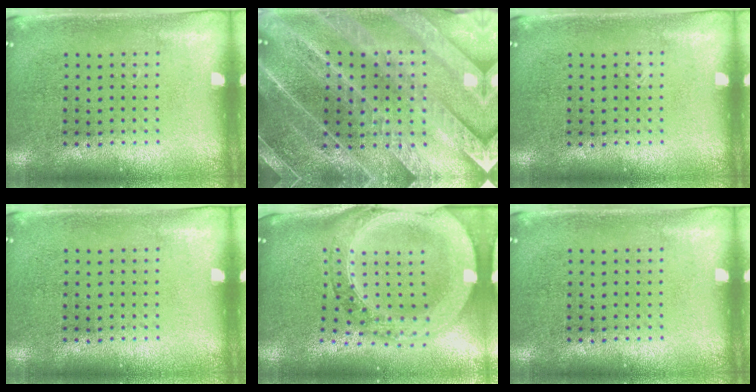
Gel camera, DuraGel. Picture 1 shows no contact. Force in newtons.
{"total": 4.2, "press": 3.8, "slide": 1.8}
{"total": 0.0}
{"total": 0.0}
{"total": 3.7, "press": 2.9, "slide": 2.2}
{"total": 0.0}